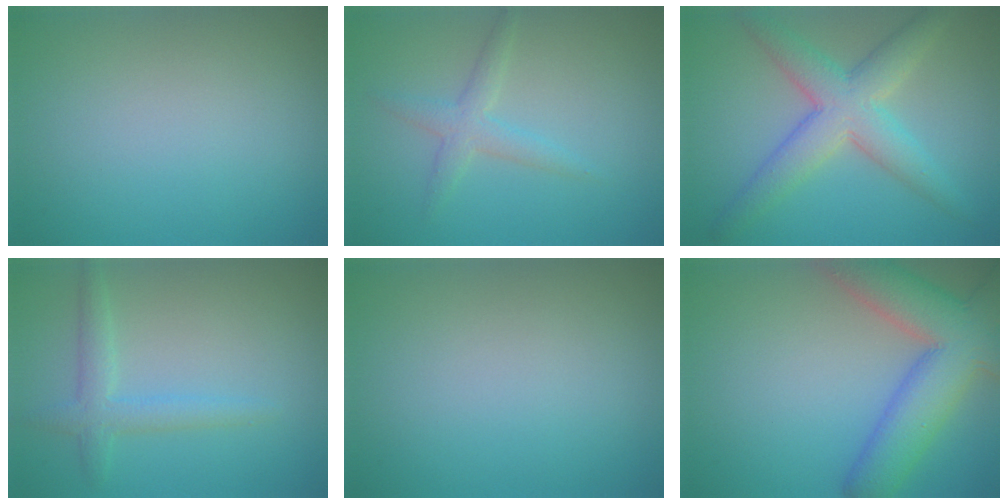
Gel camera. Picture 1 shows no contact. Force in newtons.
{"total": 2.2, "press": 2.2, "slide": 0.1}
{"total": 6.2, "press": 6.2, "slide": 0.2}
{"total": 2.4, "press": 2.4, "slide": 0.1}
{"total": 0.0}
{"total": 9.1, "press": 9.0, "slide": 0.6}